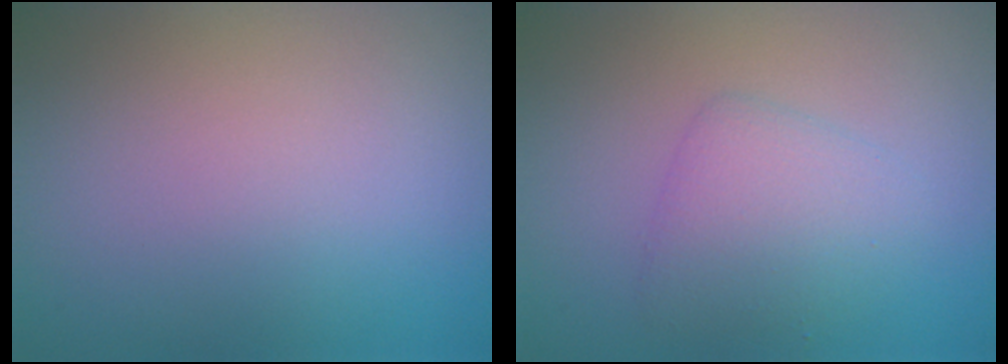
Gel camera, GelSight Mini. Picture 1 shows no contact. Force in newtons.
{"total": 2.9, "press": 2.9, "slide": 0.1}